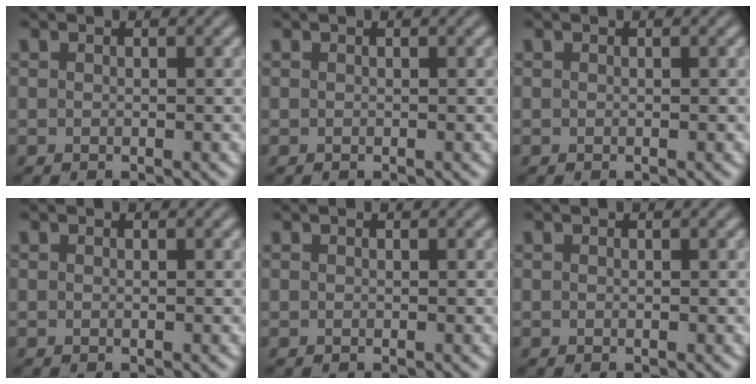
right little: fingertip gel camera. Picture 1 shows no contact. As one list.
[{"total": 0.0}, {"total": 0.0}, {"total": 0.0}, {"total": 0.0}, {"total": 0.0}]